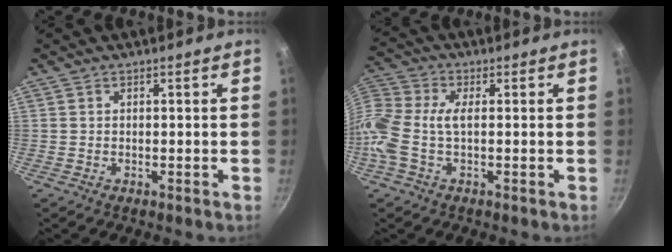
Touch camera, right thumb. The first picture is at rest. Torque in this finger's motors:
{"motor_torque": [0.19, 0.19, 0.15, -0.15, 0.12]}